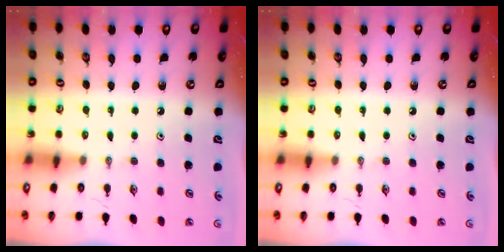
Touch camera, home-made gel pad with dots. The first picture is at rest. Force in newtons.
{"total": 0.0}